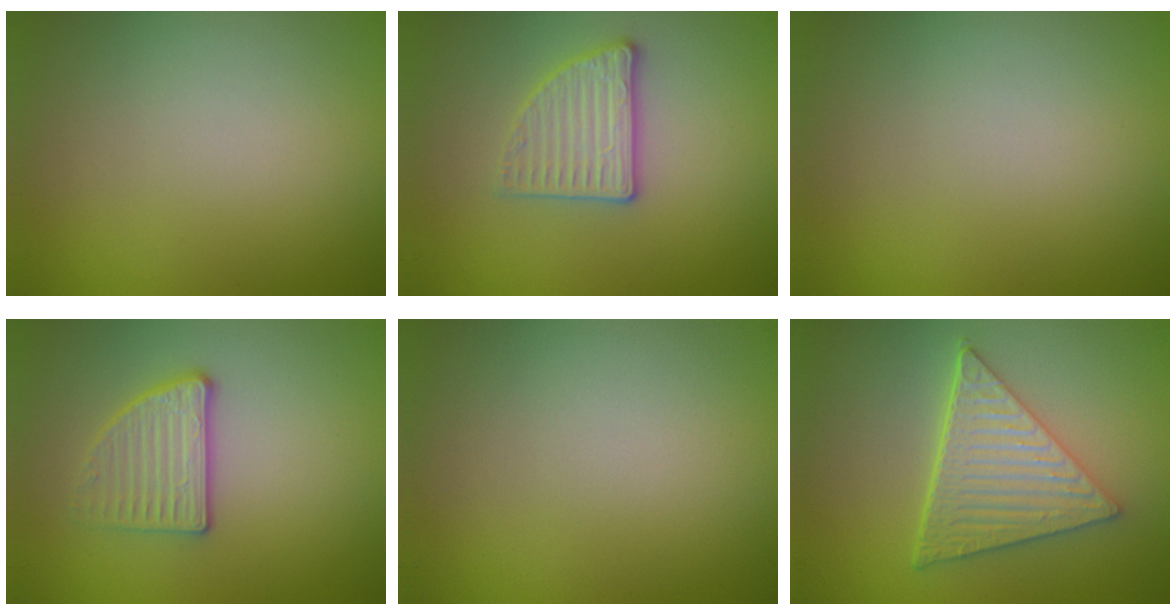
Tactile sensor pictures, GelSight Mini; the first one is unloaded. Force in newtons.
{"total": 2.9, "press": 2.7, "slide": 1.1}
{"total": 0.0}
{"total": 2.7, "press": 2.5, "slide": 1.2}
{"total": 0.0}
{"total": 6.1, "press": 4.5, "slide": 4.1}